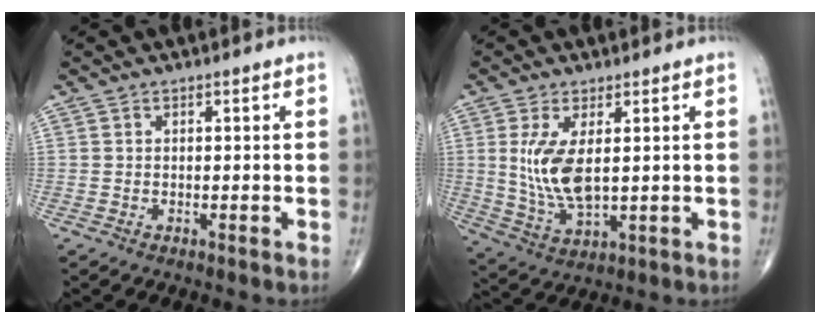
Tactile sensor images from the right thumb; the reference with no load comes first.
{"total": 9.6, "force": [1.5, 4.1, 8.5], "torque": [-0.174, -0.017, 0.043]}